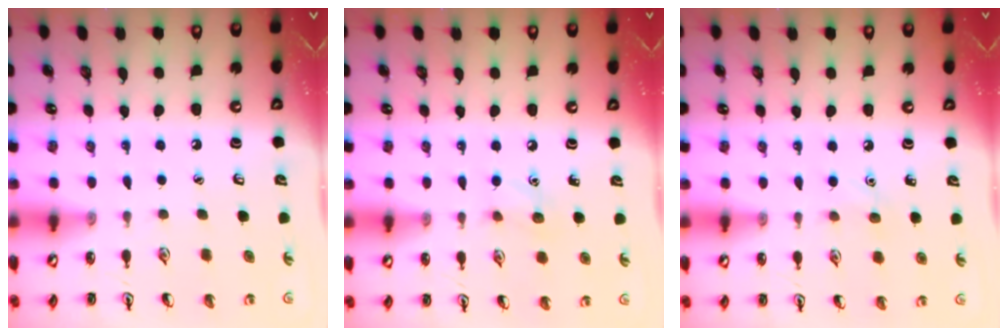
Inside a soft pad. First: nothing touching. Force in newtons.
{"total": 5.6, "press": 5.3, "slide": 1.8}
{"total": 5.7, "press": 5.5, "slide": 1.8}